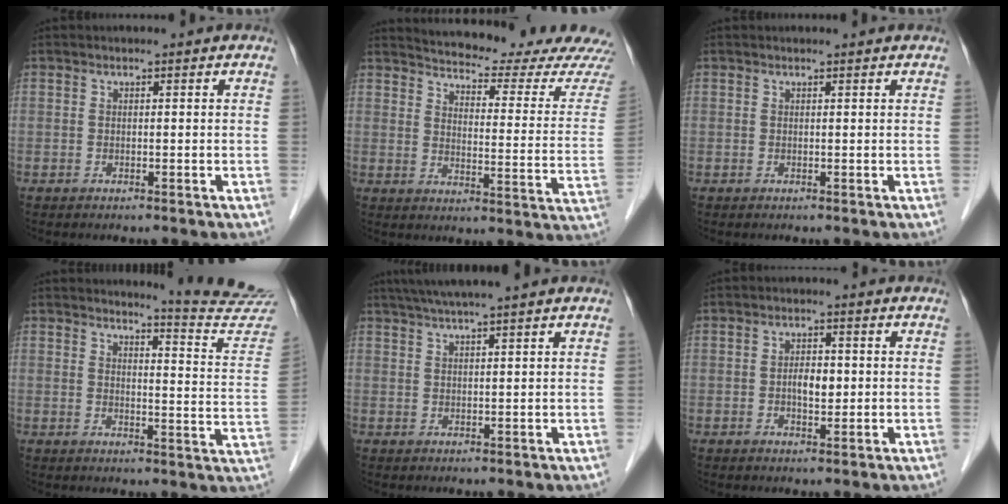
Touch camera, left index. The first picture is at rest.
{"total": 20.6, "force": [19.6, 1.2, 6.2], "torque": [-0.089, -0.088, 0.229]}
{"total": 1.3, "force": [1.3, 0.1, 0.2], "torque": [-0.010, 0.011, 0.015]}
{"total": 12.6, "force": [12.5, -1.7, 0.6], "torque": [-0.008, -0.117, 0.130]}
{"total": 6.6, "force": [5.4, -1.2, 3.6], "torque": [-0.058, 0.025, 0.085]}
{"total": 2.9, "force": [-0.2, 1.5, 2.5], "torque": [-0.044, 0.002, -0.003]}